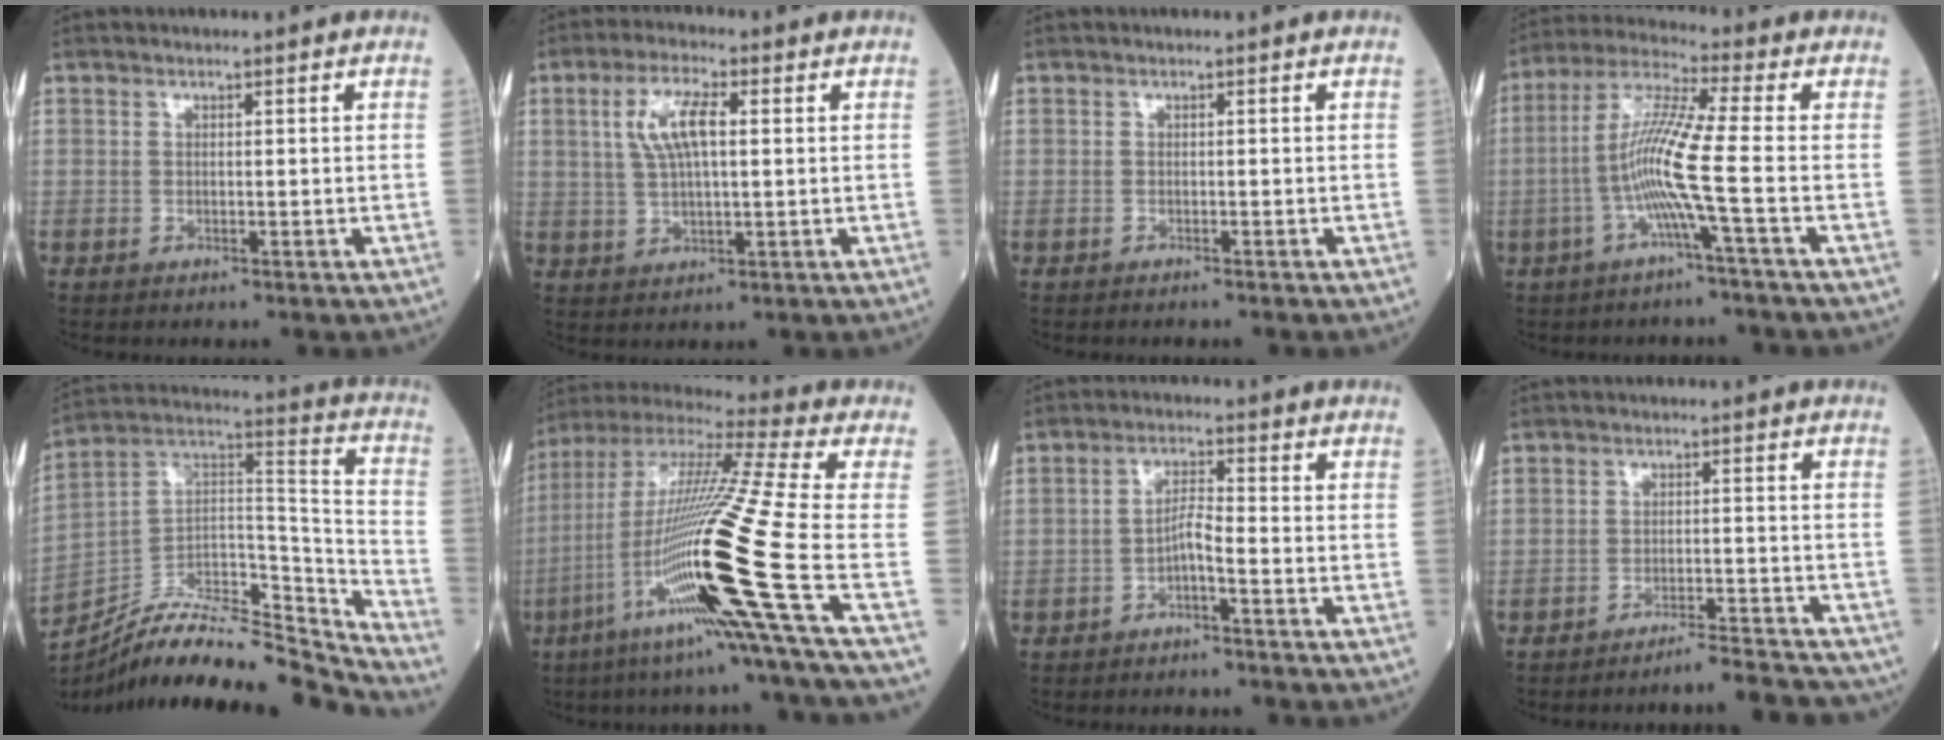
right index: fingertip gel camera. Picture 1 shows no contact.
{"total": 7.1, "force": [1.7, 1.9, 6.6], "torque": [-0.138, 0.011, 0.036]}
{"total": 1.1, "force": [-1.0, 0.1, 0.4], "torque": [-0.007, -0.001, -0.014]}
{"total": 9.4, "force": [-2.3, -1.3, 9.0], "torque": [-0.188, 0.009, -0.049]}
{"total": 22.0, "force": [-20.6, 3.5, 7.1], "torque": [-0.121, 0.044, -0.339]}
{"total": 26.1, "force": [-8.4, -2.3, 24.6], "torque": [-0.467, -0.030, -0.168]}
{"total": 2.9, "force": [-1.5, 0.3, 2.5], "torque": [-0.047, 0.006, -0.027]}
{"total": 7.2, "force": [-7.1, 0.1, 1.1], "torque": [-0.002, 0.007, -0.101]}